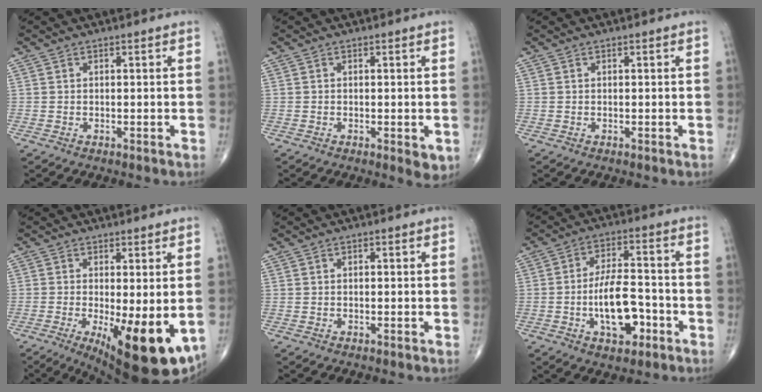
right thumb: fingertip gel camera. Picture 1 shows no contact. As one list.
[{"total": 2.6, "force": [-0.6, 0.9, 2.4], "torque": [-0.029, -0.007, -0.007]}, {"total": 0.0}, {"total": 15.1, "force": [-4.0, 4.8, 13.7], "torque": [-0.171, -0.026, -0.041]}, {"total": 0.6, "force": [0.1, 0.3, 0.5], "torque": [-0.008, 0.002, 0.002]}, {"total": 11.1, "force": [-3.5, 5.3, 9.1], "torque": [-0.144, 0.026, -0.057]}]